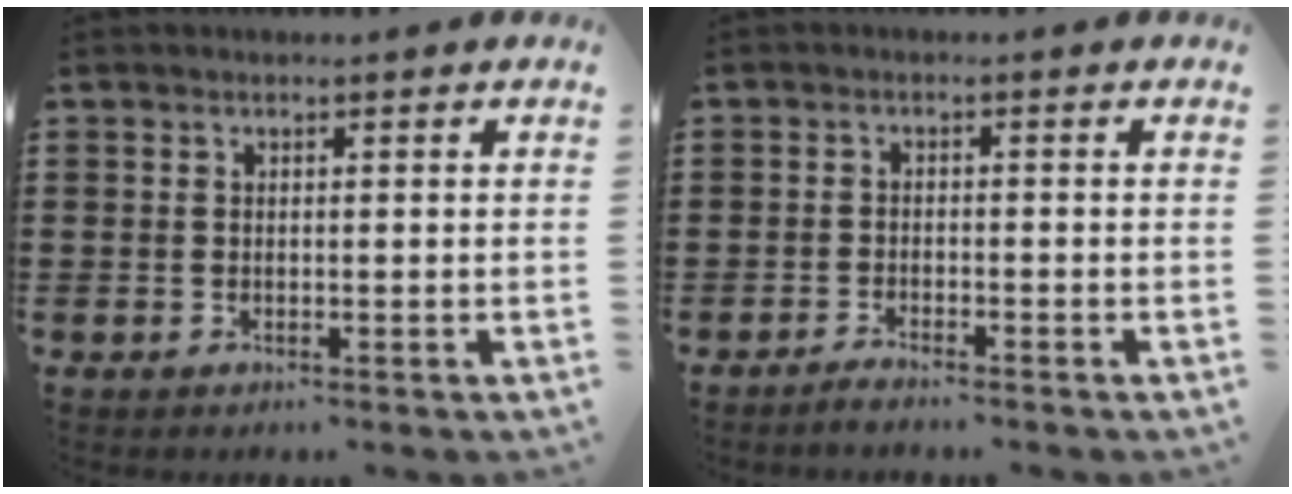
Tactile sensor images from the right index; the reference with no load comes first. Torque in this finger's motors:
{"motor_torque": [0.40, -0.13, 0.06, -0.01]}